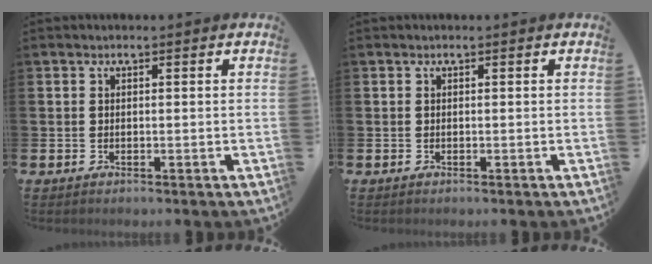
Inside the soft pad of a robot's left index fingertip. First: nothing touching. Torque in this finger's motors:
{"motor_torque": [0.00, 0.05, 0.00, -0.01]}